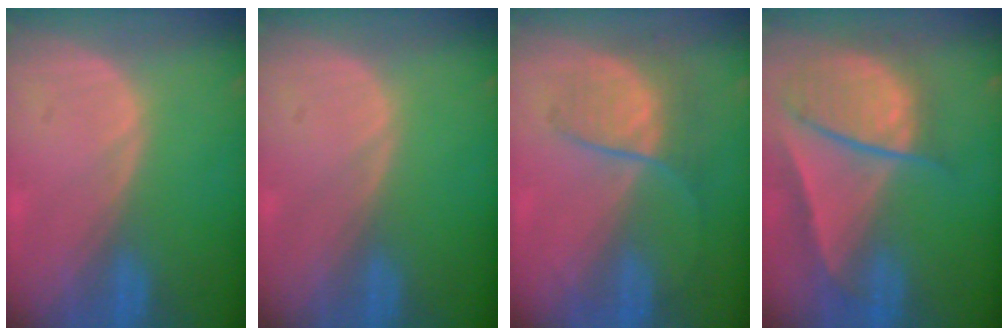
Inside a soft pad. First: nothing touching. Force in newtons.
{"total": 0.0}
{"total": 6.3, "press": 5.9, "slide": 2.3}
{"total": 9.4, "press": 8.1, "slide": 4.8}